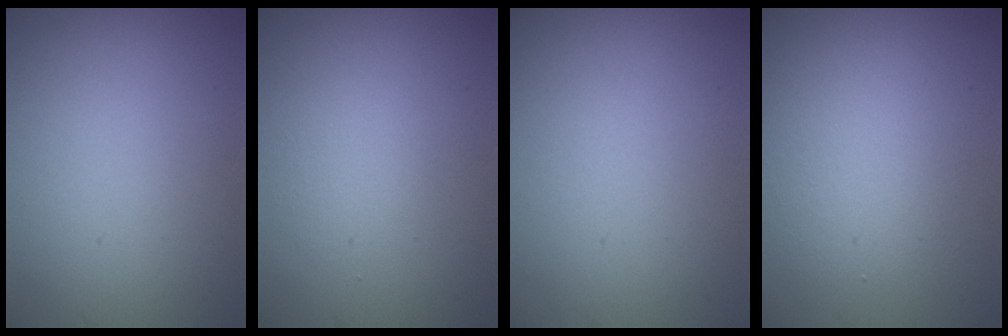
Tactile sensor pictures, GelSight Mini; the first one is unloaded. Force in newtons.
{"total": 1.4, "press": 1.4, "slide": 0.0}
{"total": 0.0}
{"total": 3.4, "press": 3.4, "slide": 0.4}